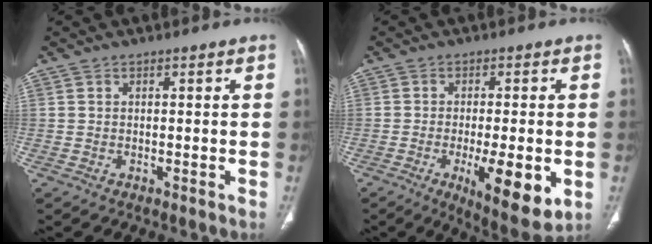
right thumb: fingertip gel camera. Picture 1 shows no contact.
{"total": 12.4, "force": [-3.5, 3.7, 11.3], "torque": [-0.162, -0.019, -0.045]}